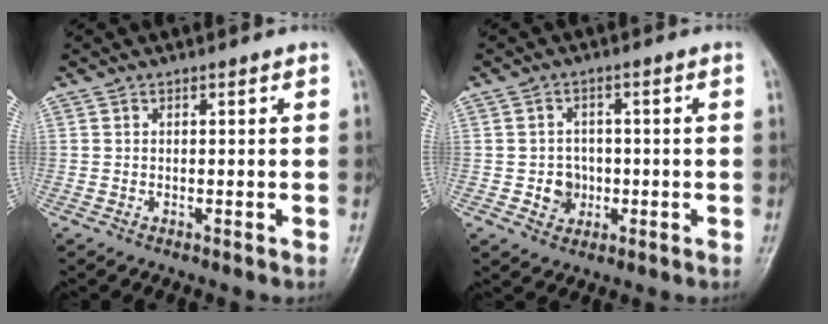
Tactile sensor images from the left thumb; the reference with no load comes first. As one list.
[{"total": 4.2, "force": [-0.7, 3.8, 1.5], "torque": [0.003, 0.008, -0.010]}]